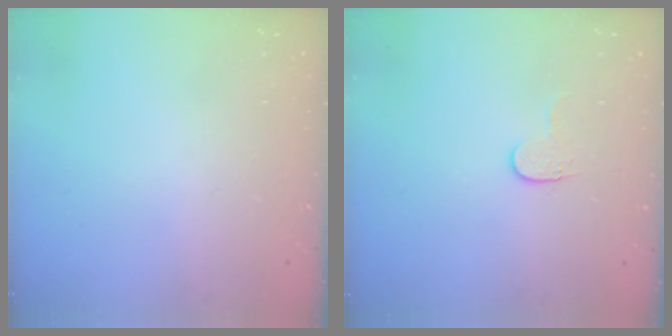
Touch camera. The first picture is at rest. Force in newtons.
{"total": 3.9, "press": 3.9, "slide": 0.4}